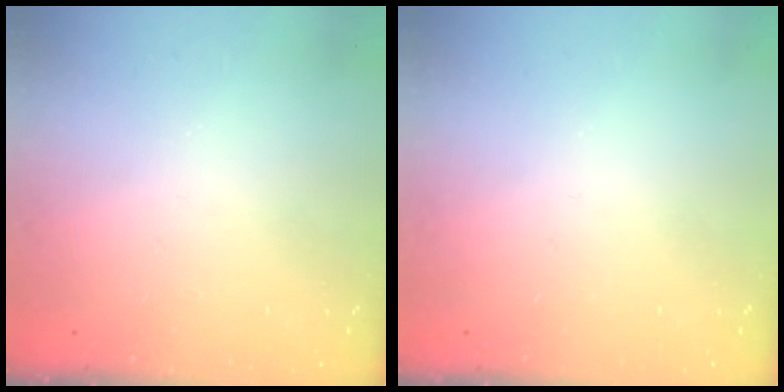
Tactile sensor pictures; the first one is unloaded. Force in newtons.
{"total": 0.0}